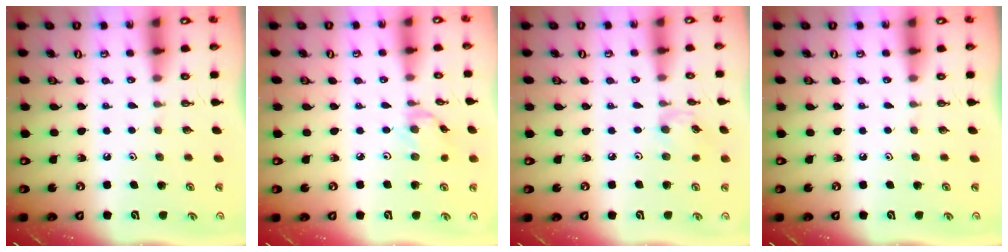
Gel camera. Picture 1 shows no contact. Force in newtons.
{"total": 1.3, "press": 1.2, "slide": 0.4}
{"total": 3.3, "press": 3.3, "slide": 0.3}
{"total": 0.0}